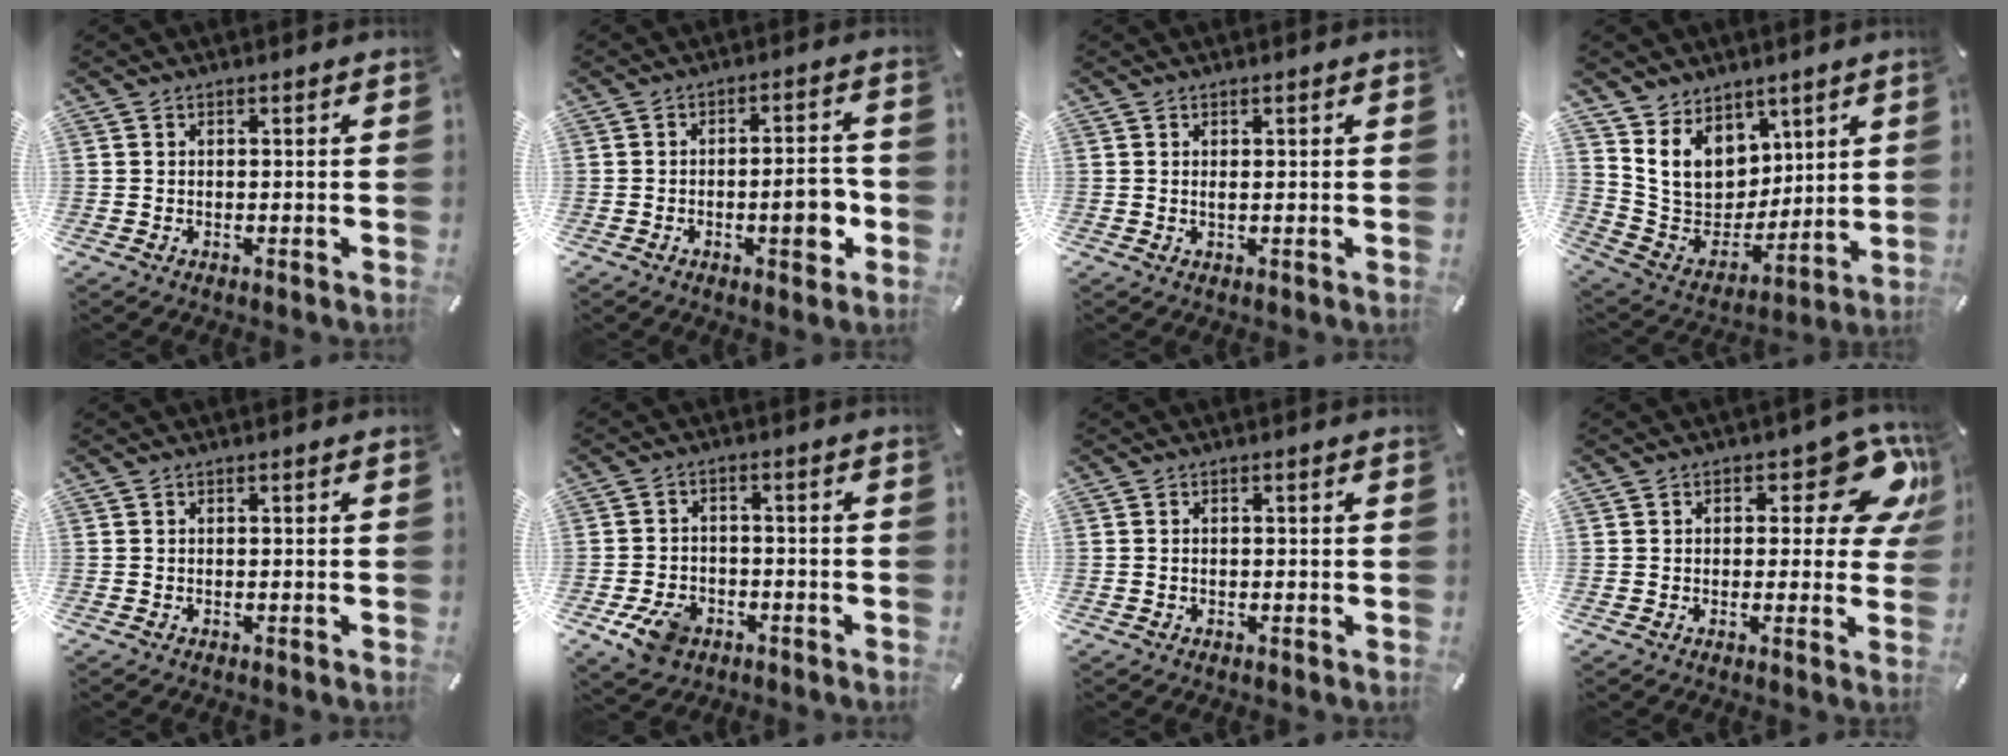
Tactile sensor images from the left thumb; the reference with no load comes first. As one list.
[{"total": 7.8, "force": [-2.1, 3.4, 6.7], "torque": [-0.089, 0.007, -0.034]}, {"total": 1.0, "force": [0.3, 0.1, 1.0], "torque": [-0.019, -0.001, 0.004]}, {"total": 13.7, "force": [6.1, 11.2, 4.8], "torque": [-0.106, -0.044, 0.130]}, {"total": 0.0}, {"total": 7.6, "force": [-3.5, 5.5, 3.8], "torque": [-0.072, 0.016, -0.065]}, {"total": 0.8, "force": [-0.1, 0.5, 0.7], "torque": [-0.014, 0.002, -0.002]}, {"total": 12.6, "force": [5.8, 6.4, 9.2], "torque": [-0.100, -0.036, 0.096]}]